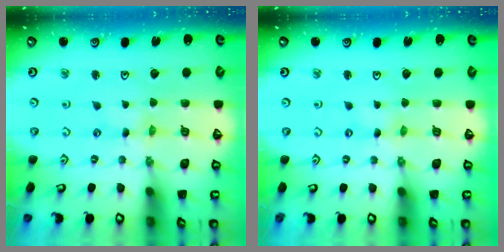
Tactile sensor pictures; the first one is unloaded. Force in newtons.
{"total": 1.0, "press": 1.0, "slide": 0.2}